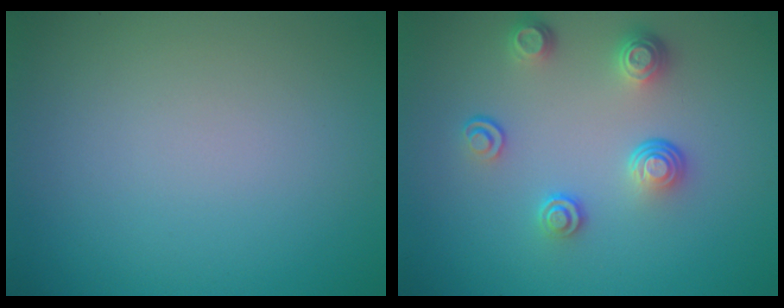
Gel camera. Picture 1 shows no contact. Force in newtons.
{"total": 3.8, "press": 2.8, "slide": 2.5}